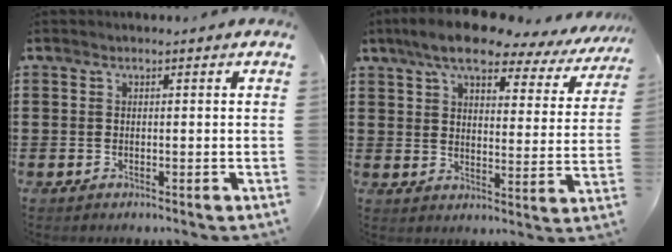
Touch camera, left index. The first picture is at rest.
{"total": 9.1, "force": [7.4, 2.0, 4.8], "torque": [-0.108, -0.034, 0.125]}